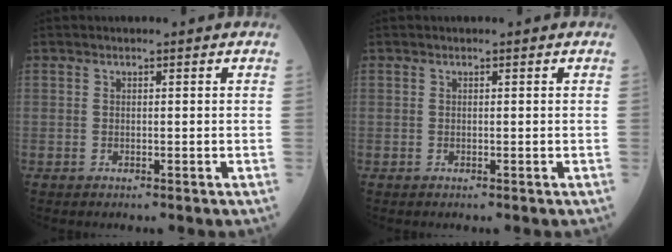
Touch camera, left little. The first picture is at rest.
{"total": 0.0}